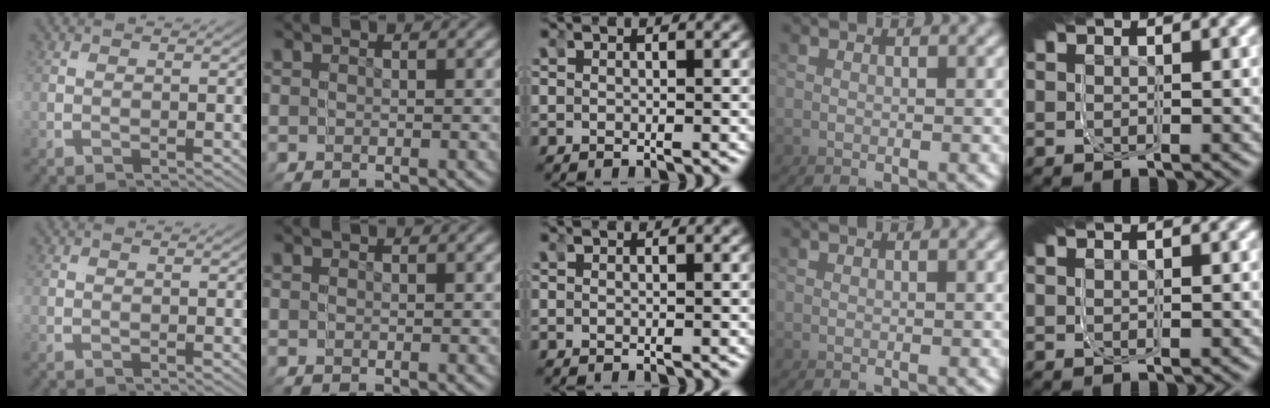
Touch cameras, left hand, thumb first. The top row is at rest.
{}